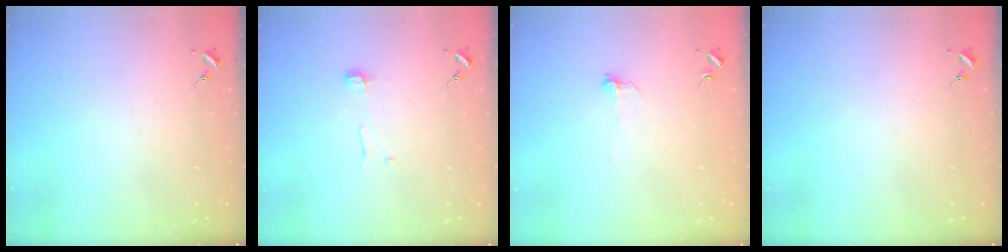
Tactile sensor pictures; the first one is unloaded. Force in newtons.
{"total": 5.2, "press": 5.2, "slide": 0.4}
{"total": 3.9, "press": 3.9, "slide": 0.2}
{"total": 0.0}